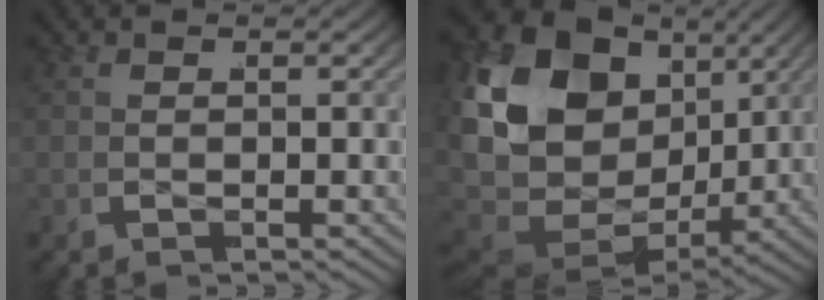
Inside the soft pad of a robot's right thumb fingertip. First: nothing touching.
{"total": 22.2, "force": [0.9, 15.5, 15.8], "torque": [-0.320, -0.026, 0.020]}